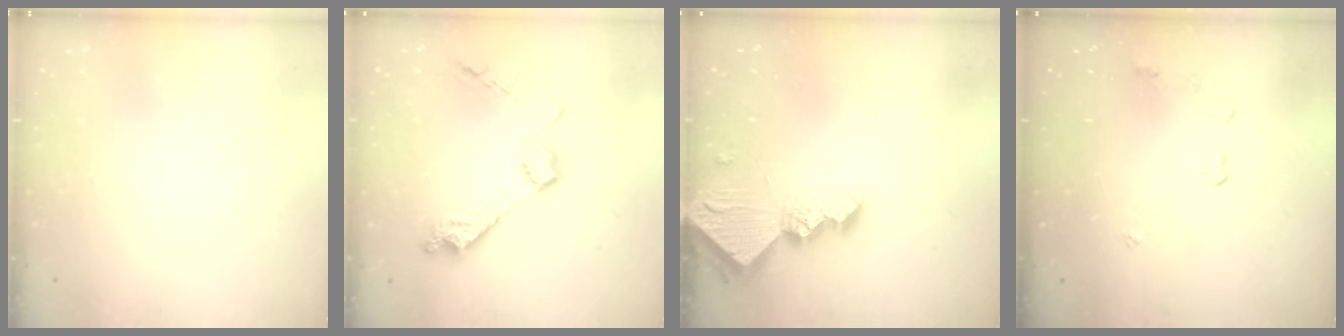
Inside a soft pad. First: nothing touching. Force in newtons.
{"total": 14.1, "press": 14.1, "slide": 0.8}
{"total": 7.8, "press": 7.8, "slide": 0.8}
{"total": 4.9, "press": 4.9, "slide": 0.2}